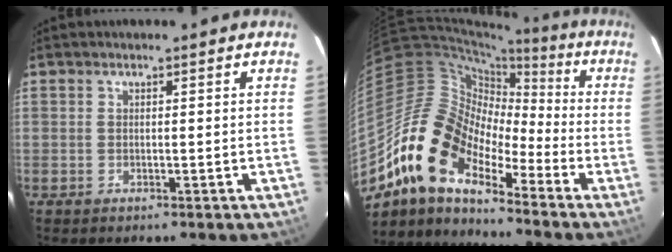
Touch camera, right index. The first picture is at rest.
{"total": 15.1, "force": [-10.3, 6.7, 8.7], "torque": [-0.145, 0.008, -0.218]}